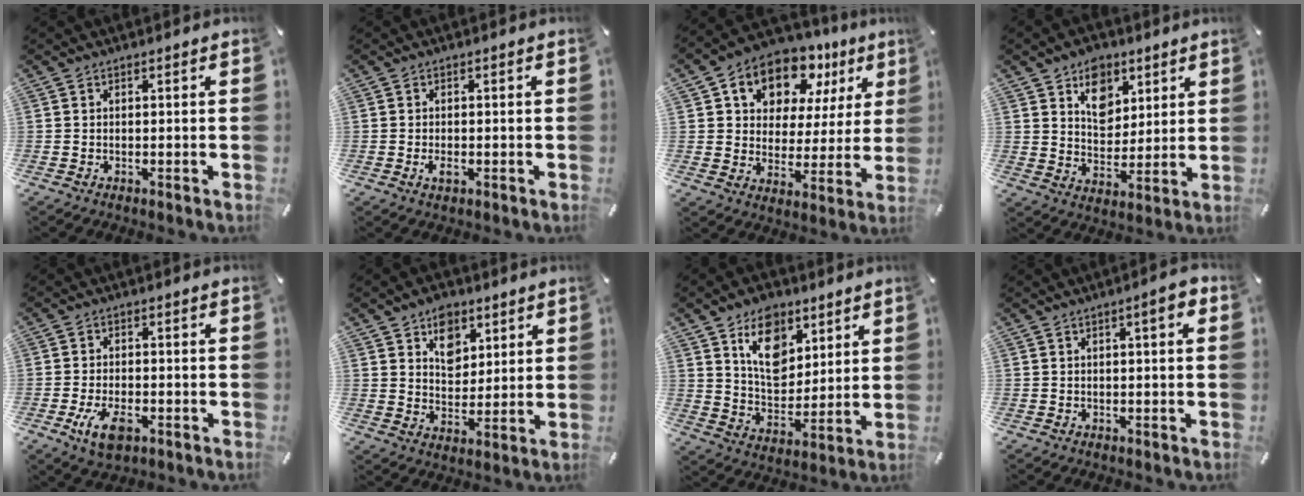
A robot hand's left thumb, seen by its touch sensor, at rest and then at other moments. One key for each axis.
{"total": 1.9, "fx": -0.5, "fy": 1.0, "fz": 1.5, "tx": -0.028, "ty": 0.001, "tz": -0.010}
{"total": 12.6, "fx": 7.8, "fy": 8.6, "fz": 5.0, "tx": -0.089, "ty": -0.051, "tz": 0.143}
{"total": 9.6, "fx": 5.2, "fy": 7.3, "fz": 3.4, "tx": -0.039, "ty": -0.029, "tz": 0.092}
{"total": 6.7, "fx": -2.7, "fy": 3.6, "fz": 4.9, "tx": -0.100, "ty": 0.001, "tz": -0.052}
{"total": 8.3, "fx": 4.6, "fy": 6.2, "fz": 2.9, "tx": -0.032, "ty": -0.022, "tz": 0.081}
{"total": 12.2, "fx": 6.7, "fy": 8.7, "fz": 5.4, "tx": -0.081, "ty": -0.032, "tz": 0.123}
{"total": 3.9, "fx": 1.0, "fy": 1.0, "fz": 3.6, "tx": -0.053, "ty": 0.000, "tz": 0.011}